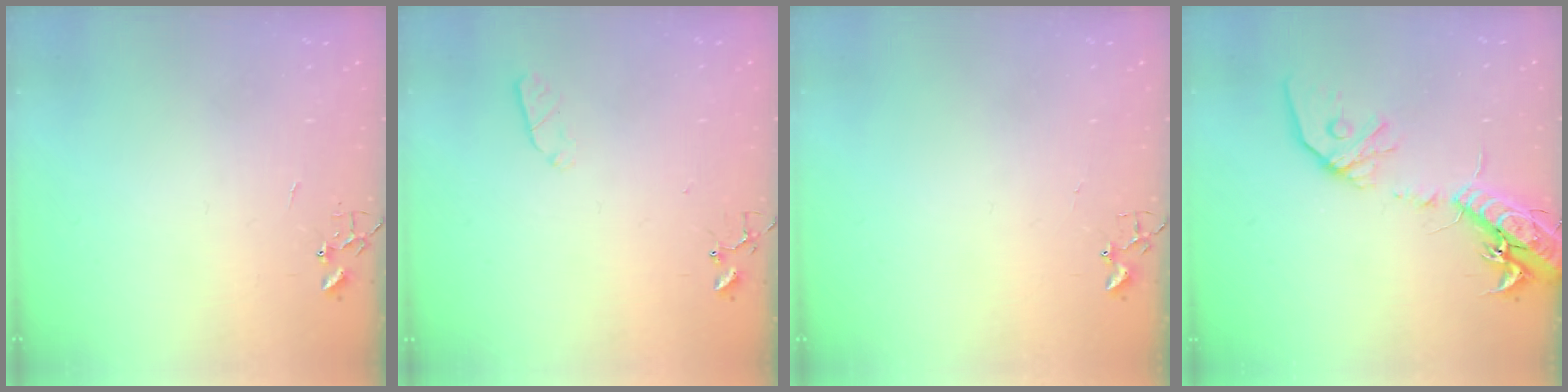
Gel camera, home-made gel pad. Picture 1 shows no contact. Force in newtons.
{"total": 3.6, "press": 3.6, "slide": 0.5}
{"total": 1.8, "press": 1.8, "slide": 0.2}
{"total": 18.3, "press": 17.9, "slide": 3.7}